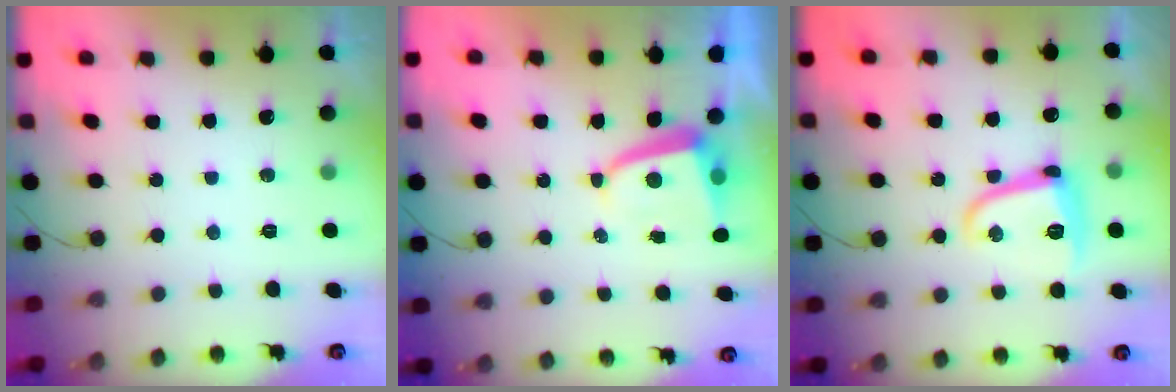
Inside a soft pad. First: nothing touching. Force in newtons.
{"total": 4.2, "press": 4.2, "slide": 0.5}
{"total": 10.6, "press": 10.5, "slide": 0.9}